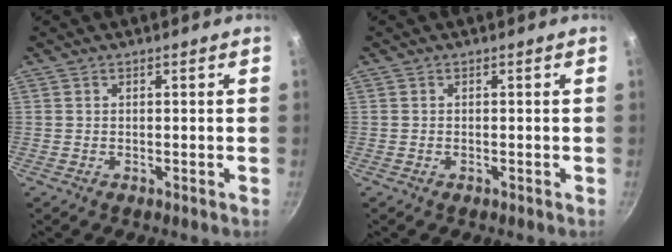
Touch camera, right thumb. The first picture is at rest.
{"total": 0.0}